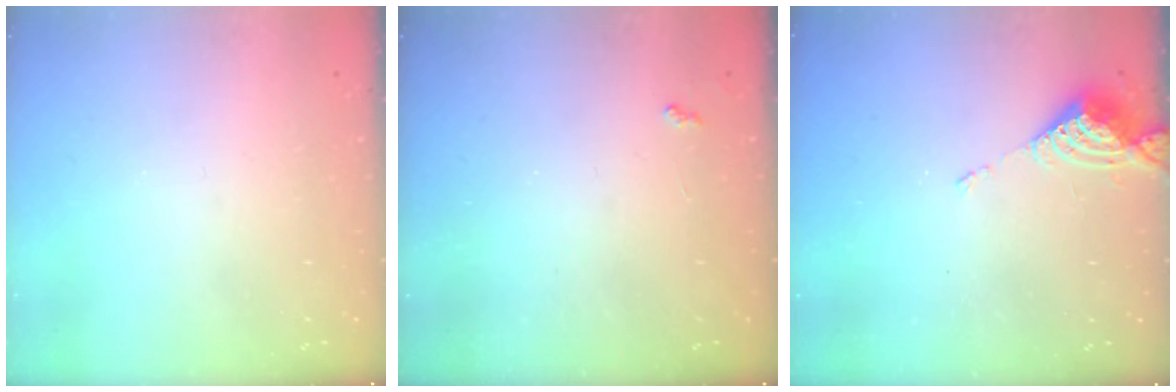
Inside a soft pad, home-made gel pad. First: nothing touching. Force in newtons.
{"total": 3.4, "press": 3.3, "slide": 0.5}
{"total": 5.7, "press": 5.7, "slide": 0.6}